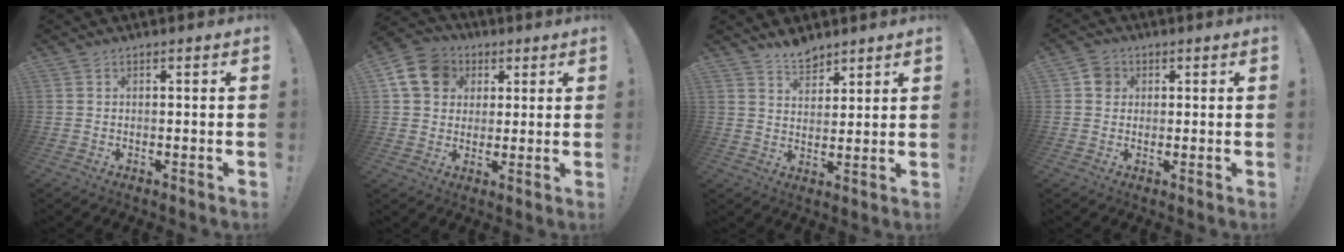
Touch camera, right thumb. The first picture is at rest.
{"total": 12.9, "force": [4.1, 10.8, 5.9], "torque": [-0.079, -0.009, 0.085]}
{"total": 6.1, "force": [5.4, 2.5, 1.1], "torque": [-0.018, -0.037, 0.102]}
{"total": 4.3, "force": [0.9, 3.9, 1.6], "torque": [-0.013, 0.006, 0.016]}